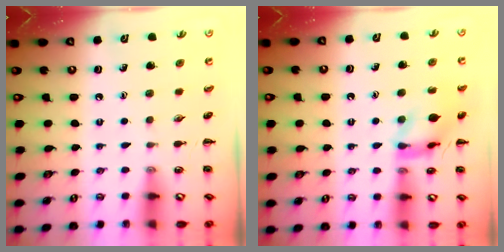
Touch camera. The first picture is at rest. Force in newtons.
{"total": 12.8, "press": 12.7, "slide": 1.2}